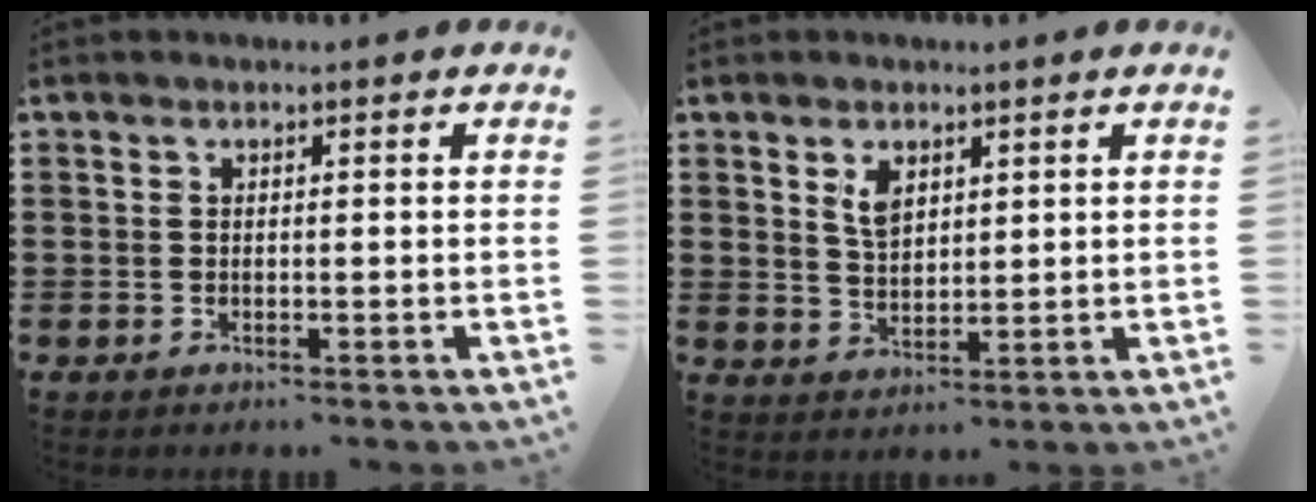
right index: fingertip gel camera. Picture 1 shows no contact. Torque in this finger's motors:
{"motor_torque": [0.10, -0.07, 0.30, 0.08]}